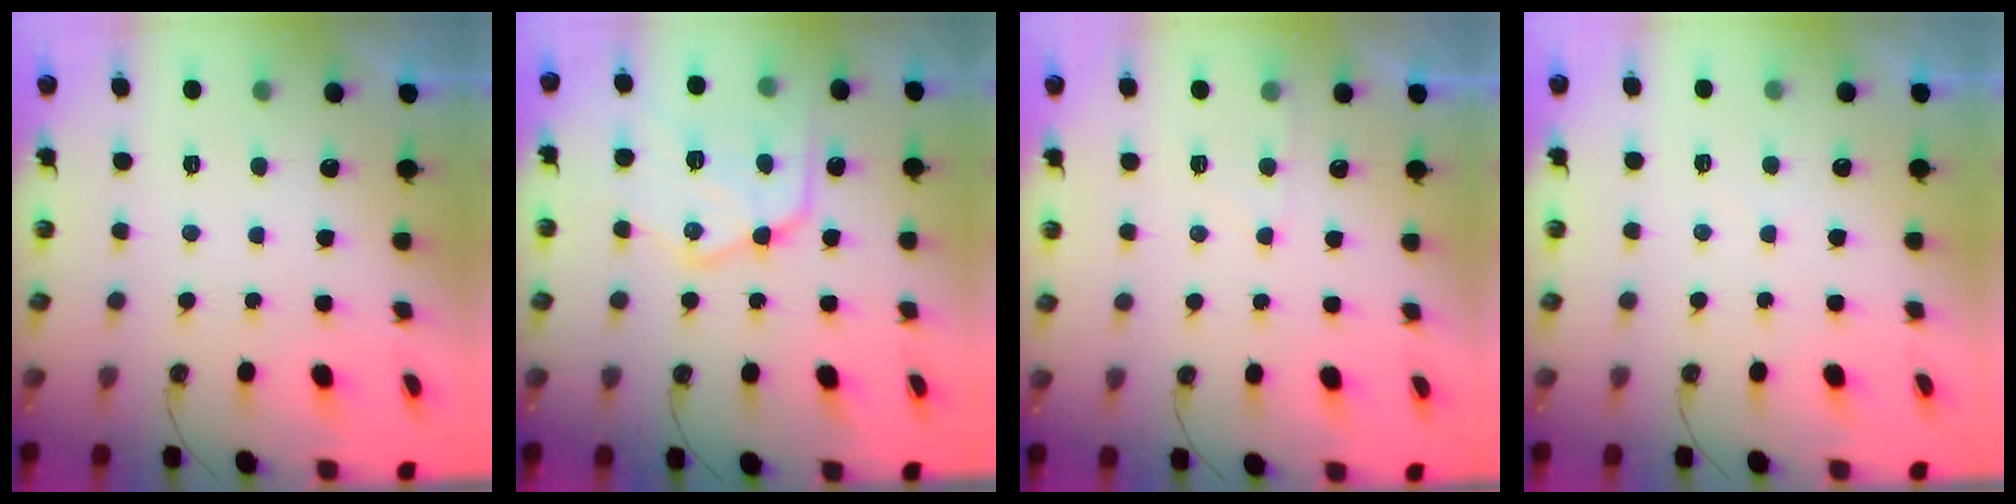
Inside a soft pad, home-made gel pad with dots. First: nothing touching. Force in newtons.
{"total": 18.8, "press": 18.8, "slide": 1.7}
{"total": 4.6, "press": 4.5, "slide": 0.5}
{"total": 3.6, "press": 3.6, "slide": 0.4}